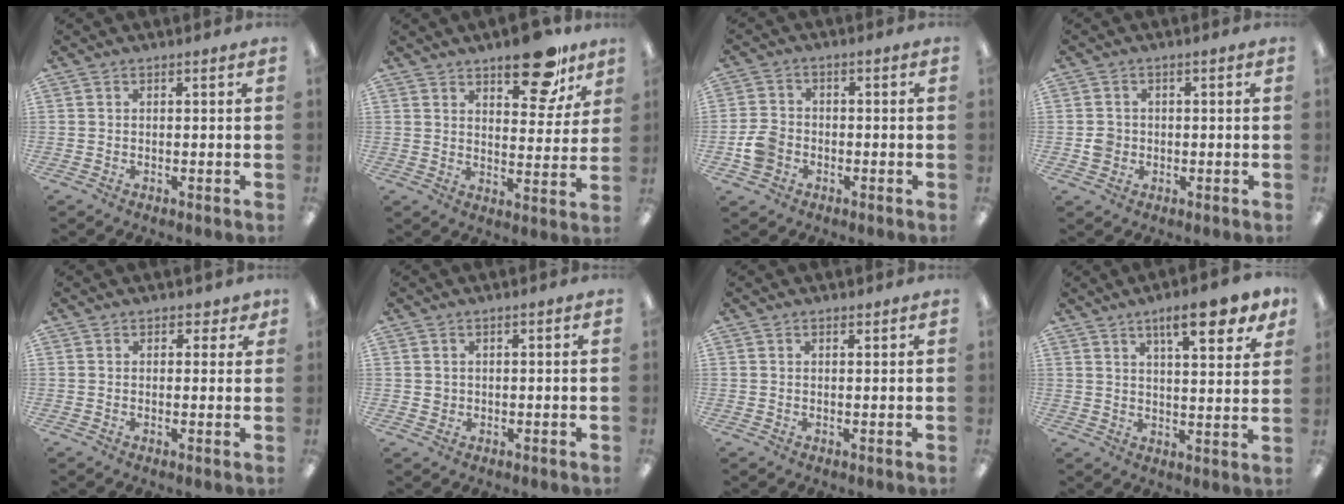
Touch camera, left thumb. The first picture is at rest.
{"total": 14.9, "force": [10.4, 6.6, 8.3], "torque": [-0.086, -0.065, 0.172]}
{"total": 5.6, "force": [-2.0, 4.5, 2.6], "torque": [-0.055, 0.013, -0.037]}
{"total": 3.1, "force": [-0.5, 2.9, 0.9], "torque": [-0.008, 0.001, -0.012]}
{"total": 2.6, "force": [1.4, 1.8, 1.1], "torque": [0.001, -0.003, 0.021]}
{"total": 1.2, "force": [0.3, 1.1, 0.2], "torque": [-0.006, 0.005, 0.004]}
{"total": 0.6, "force": [0.6, 0.2, 0.2], "torque": [0.003, -0.004, 0.009]}
{"total": 10.5, "force": [6.8, 2.9, 7.4], "torque": [-0.094, -0.036, 0.106]}